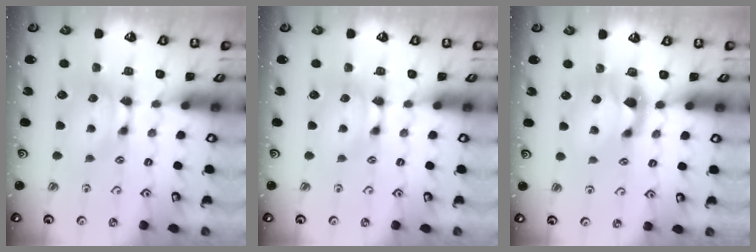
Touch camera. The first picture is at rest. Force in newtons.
{"total": 0.0}
{"total": 2.2, "press": 1.9, "slide": 1.2}